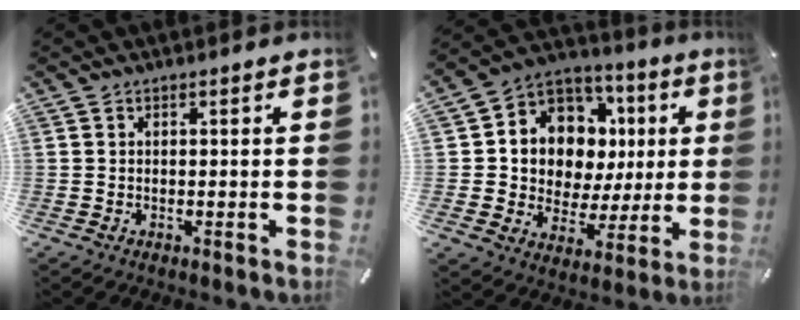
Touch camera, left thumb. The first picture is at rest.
{"total": 10.9, "force": [2.4, 10.1, 3.1], "torque": [-0.056, -0.030, 0.056]}